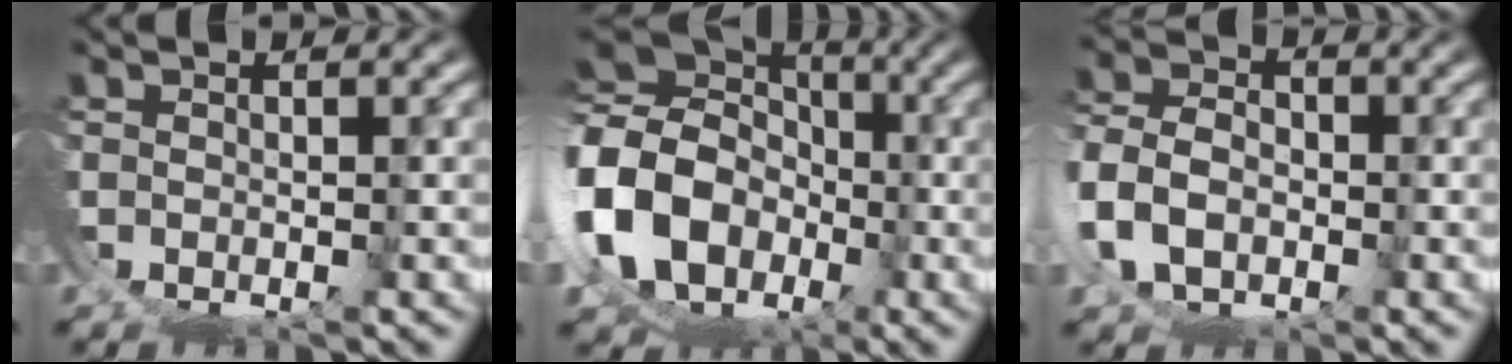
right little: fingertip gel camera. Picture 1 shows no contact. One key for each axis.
{"total": 10.8, "fx": 0.8, "fy": 9.4, "fz": 5.2, "tx": -0.155, "ty": -0.026, "tz": 0.019}
{"total": 2.9, "fx": 0.4, "fy": 2.8, "fz": 0.8, "tx": -0.056, "ty": -0.013, "tz": 0.012}